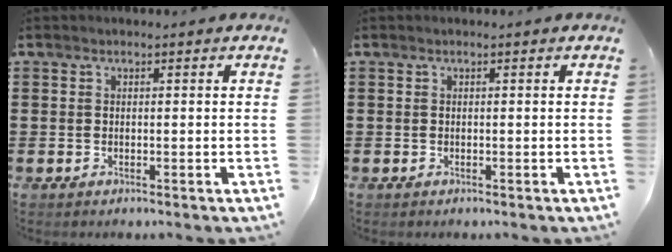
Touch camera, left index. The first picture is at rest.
{"total": 0.0}